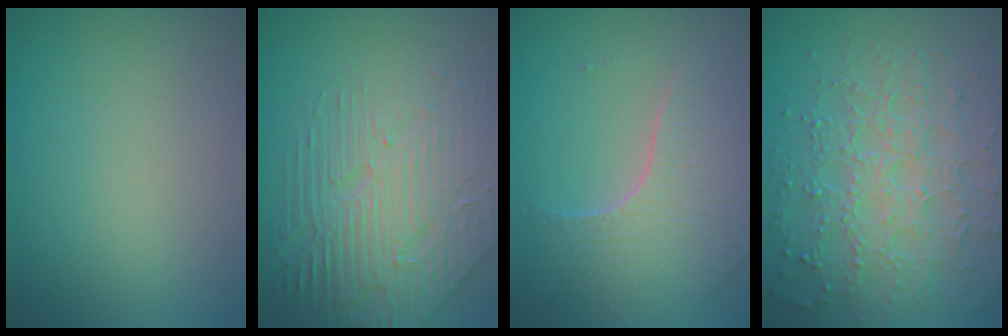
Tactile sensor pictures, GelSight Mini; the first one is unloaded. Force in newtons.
{"total": 6.9, "press": 5.3, "slide": 4.4}
{"total": 6.9, "press": 4.9, "slide": 4.9}
{"total": 8.0, "press": 5.6, "slide": 5.7}